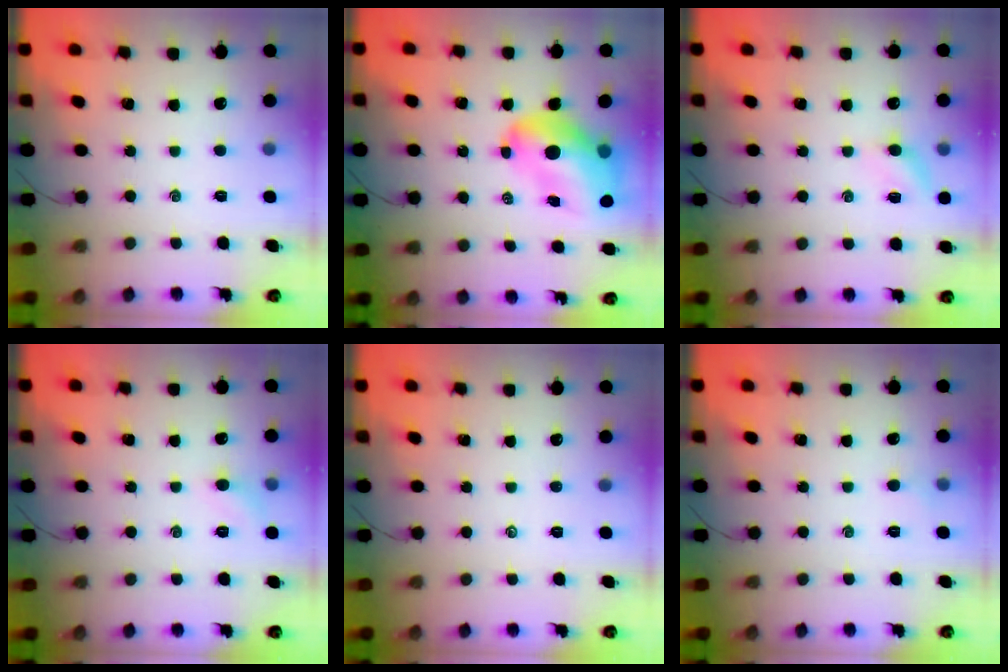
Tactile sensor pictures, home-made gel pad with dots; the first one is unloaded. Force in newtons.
{"total": 15.0, "press": 14.2, "slide": 4.8}
{"total": 5.3, "press": 5.1, "slide": 1.6}
{"total": 4.4, "press": 4.1, "slide": 1.4}
{"total": 0.0}
{"total": 2.6, "press": 2.4, "slide": 0.8}